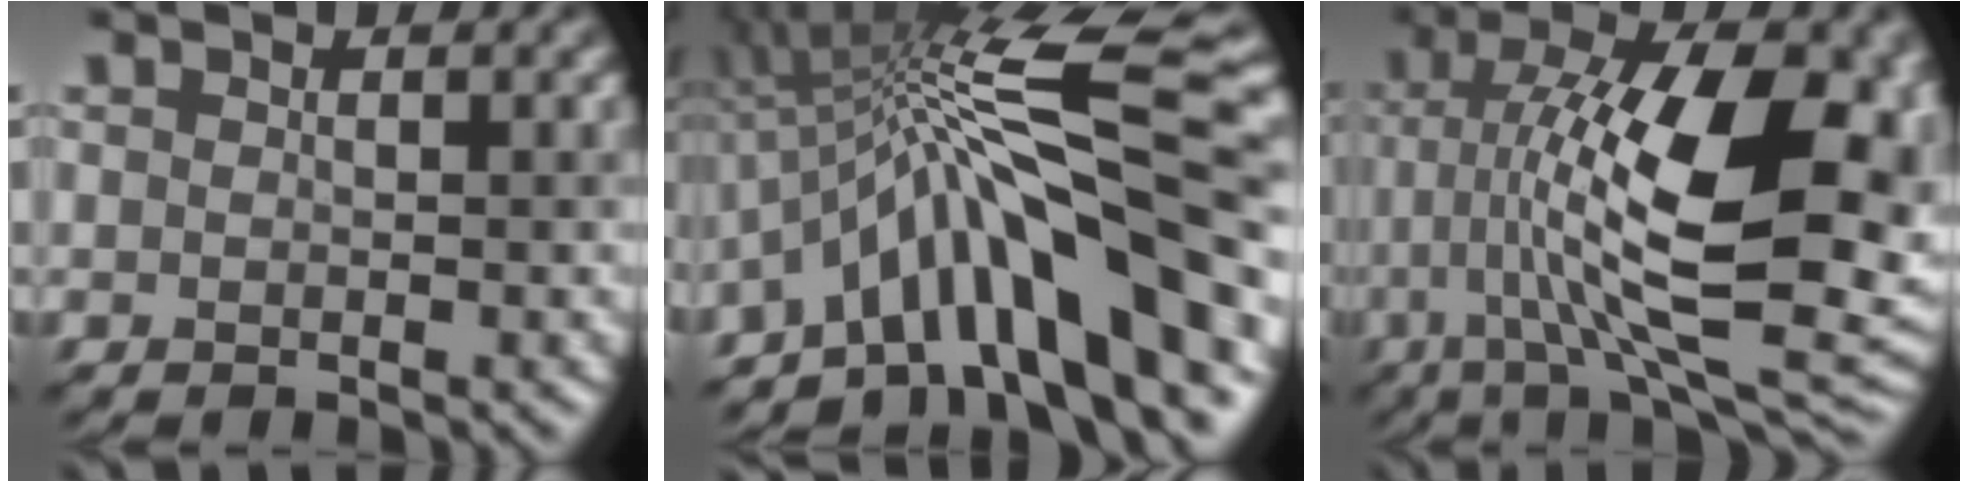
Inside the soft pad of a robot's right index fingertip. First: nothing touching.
{"total": 13.8, "force": [-3.4, 3.7, 12.8], "torque": [-0.193, 0.034, -0.054]}
{"total": 16.0, "force": [0.1, 6.1, 14.8], "torque": [-0.243, 0.020, 0.002]}